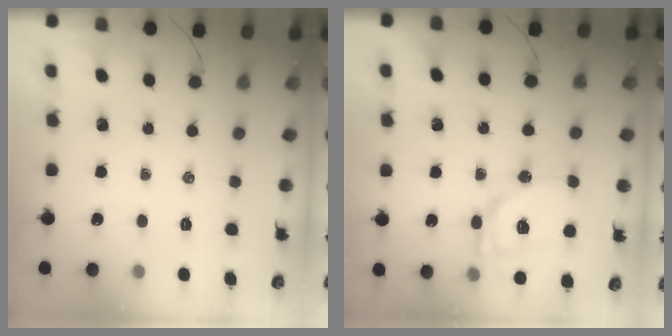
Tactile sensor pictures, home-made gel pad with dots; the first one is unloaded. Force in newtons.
{"total": 15.5, "press": 15.2, "slide": 3.0}